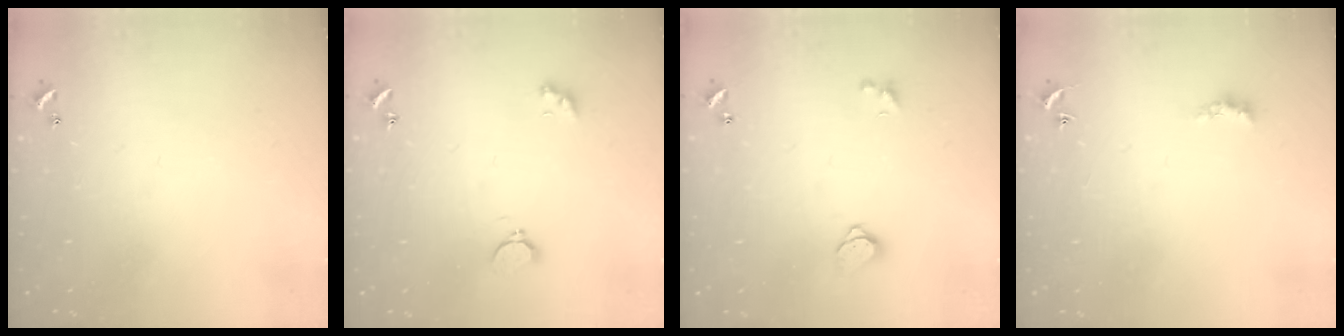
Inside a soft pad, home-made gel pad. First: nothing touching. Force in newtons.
{"total": 2.8, "press": 2.8, "slide": 0.6}
{"total": 1.6, "press": 1.5, "slide": 0.4}
{"total": 2.2, "press": 2.1, "slide": 0.5}